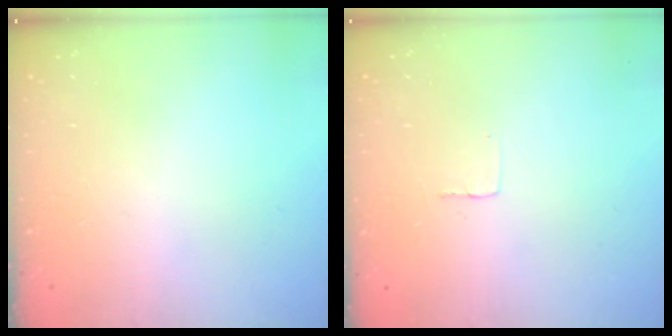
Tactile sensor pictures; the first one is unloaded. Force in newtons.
{"total": 2.4, "press": 2.4, "slide": 0.1}